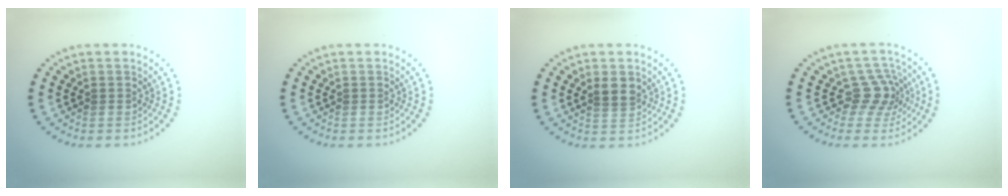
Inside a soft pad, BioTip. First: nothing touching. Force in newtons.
{"total": 0.0}
{"total": 2.0, "press": 1.7, "slide": 1.0}
{"total": 2.9, "press": 2.1, "slide": 1.9}